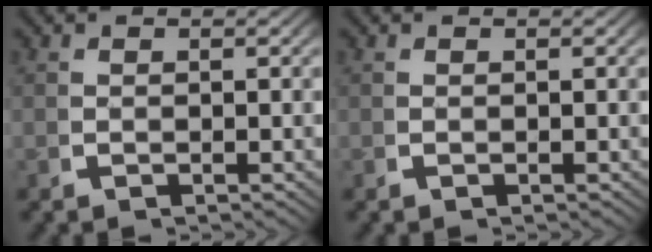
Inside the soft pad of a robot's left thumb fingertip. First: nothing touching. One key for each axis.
{"total": 0.0}